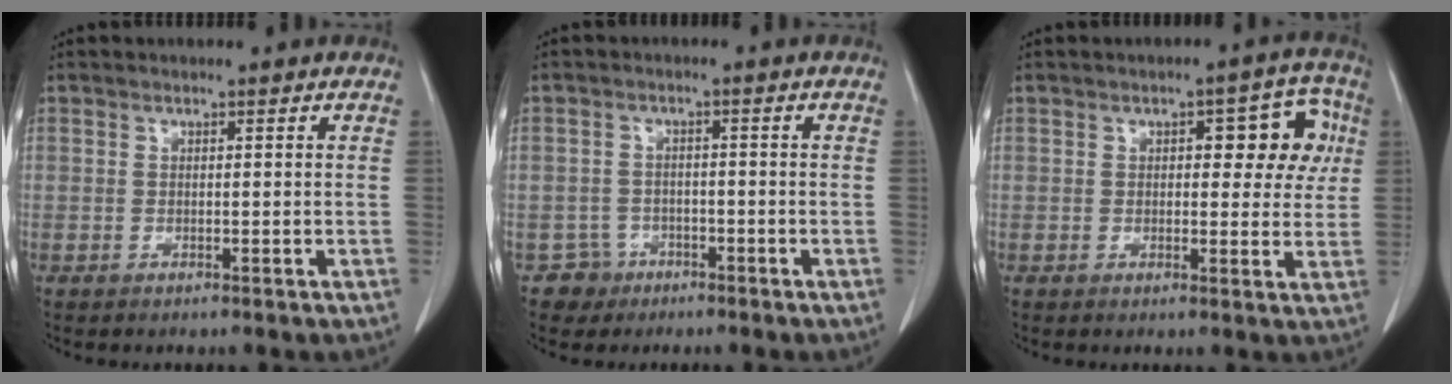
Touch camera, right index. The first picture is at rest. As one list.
[{"total": 3.7, "force": [-2.0, 3.0, -0.7], "torque": [0.016, 0.014, -0.034]}, {"total": 8.2, "force": [2.0, 3.8, 7.0], "torque": [-0.068, 0.029, 0.021]}]